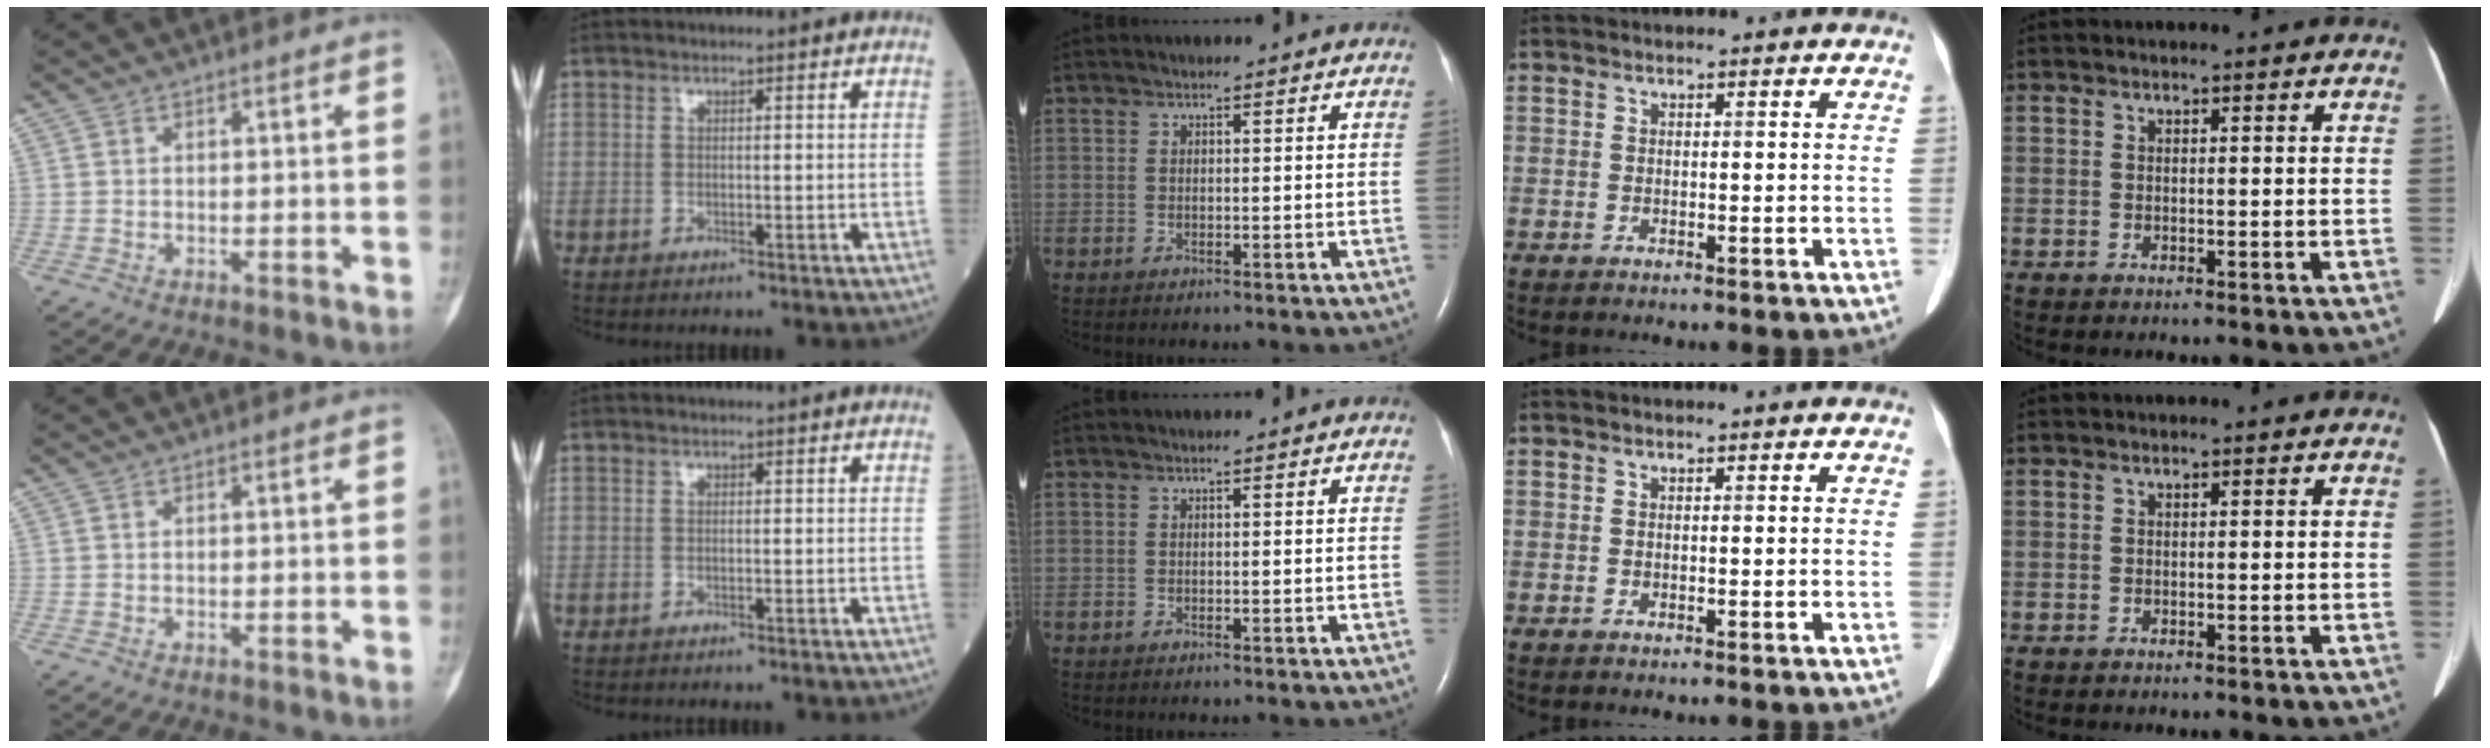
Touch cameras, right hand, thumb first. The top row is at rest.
{}